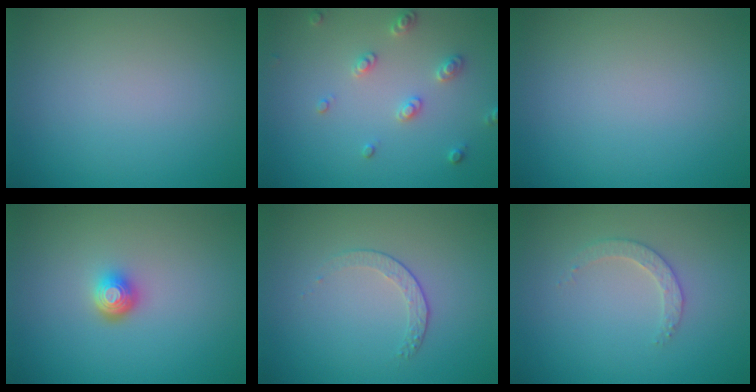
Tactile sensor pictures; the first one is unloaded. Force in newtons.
{"total": 2.5, "press": 2.4, "slide": 0.7}
{"total": 0.0}
{"total": 1.9, "press": 1.4, "slide": 1.3}
{"total": 1.5, "press": 0.9, "slide": 1.2}
{"total": 1.9, "press": 1.8, "slide": 0.6}